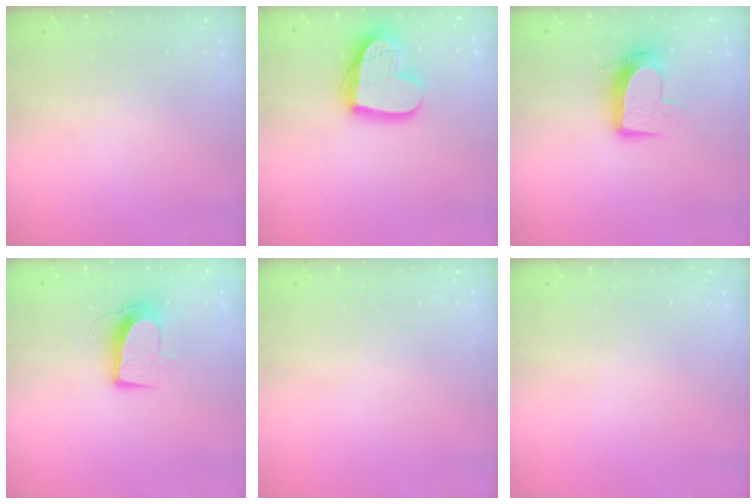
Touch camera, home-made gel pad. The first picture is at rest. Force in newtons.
{"total": 20.0, "press": 20.0, "slide": 1.7}
{"total": 10.2, "press": 10.2, "slide": 0.4}
{"total": 9.2, "press": 9.2, "slide": 0.4}
{"total": 0.0}
{"total": 0.0}